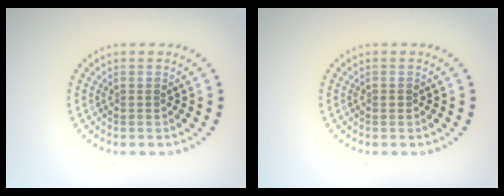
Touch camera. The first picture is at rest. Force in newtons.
{"total": 0.6, "press": 0.6, "slide": 0.0}